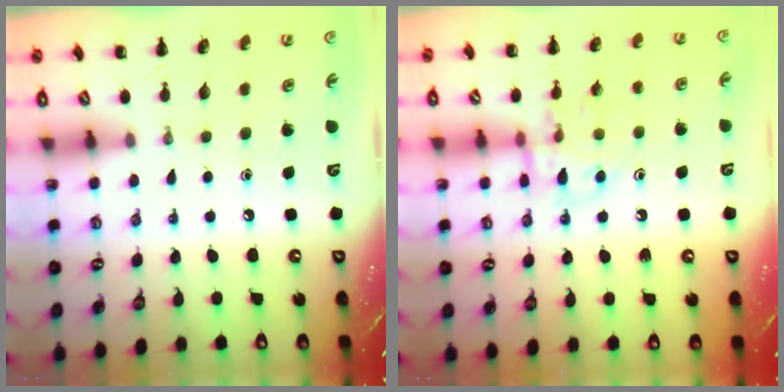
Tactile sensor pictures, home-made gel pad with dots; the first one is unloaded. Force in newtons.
{"total": 12.7, "press": 12.6, "slide": 0.8}